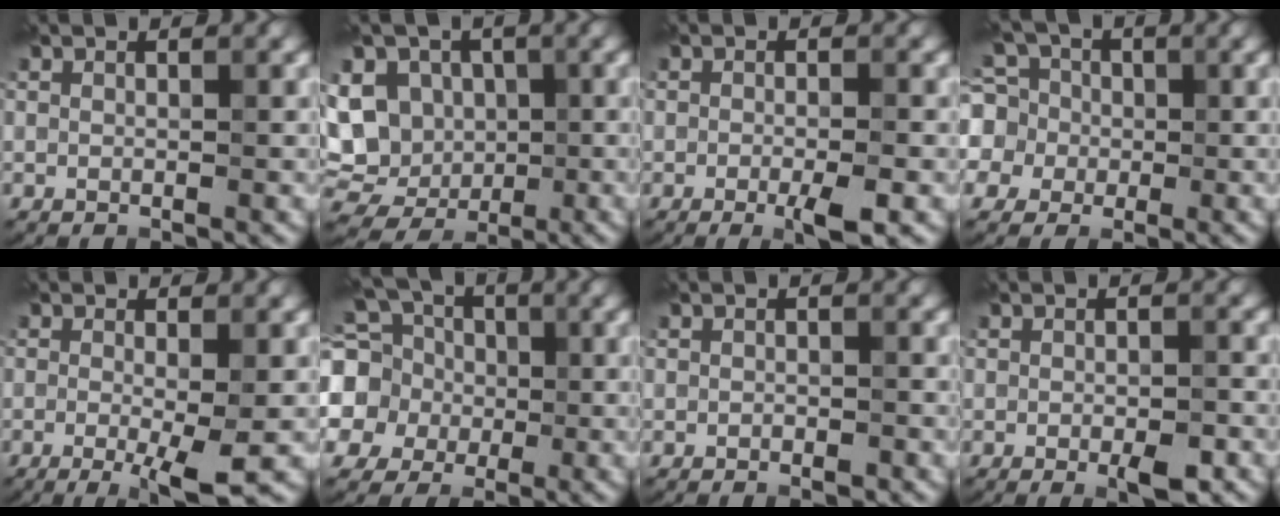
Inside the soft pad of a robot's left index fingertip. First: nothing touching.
{"total": 9.8, "force": [0.8, 8.4, 5.1], "torque": [-0.072, 0.010, -0.012]}
{"total": 2.8, "force": [-1.1, 0.5, 2.5], "torque": [-0.042, -0.008, -0.020]}
{"total": 9.4, "force": [2.0, 8.3, 3.9], "torque": [-0.085, 0.037, 0.001]}
{"total": 4.2, "force": [-1.1, 0.6, 4.0], "torque": [-0.070, -0.016, -0.018]}
{"total": 11.2, "force": [0.8, 9.9, 5.1], "torque": [-0.139, 0.016, -0.021]}
{"total": 0.9, "force": [-0.5, 0.4, 0.6], "torque": [-0.007, 0.000, -0.007]}
{"total": 2.8, "force": [-1.3, 0.9, 2.3], "torque": [-0.034, -0.004, -0.020]}